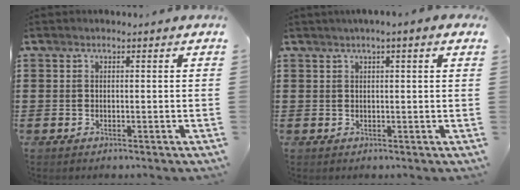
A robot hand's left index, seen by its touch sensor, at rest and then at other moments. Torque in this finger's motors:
{"motor_torque": [2.14, 0.00, 0.47, 0.00]}